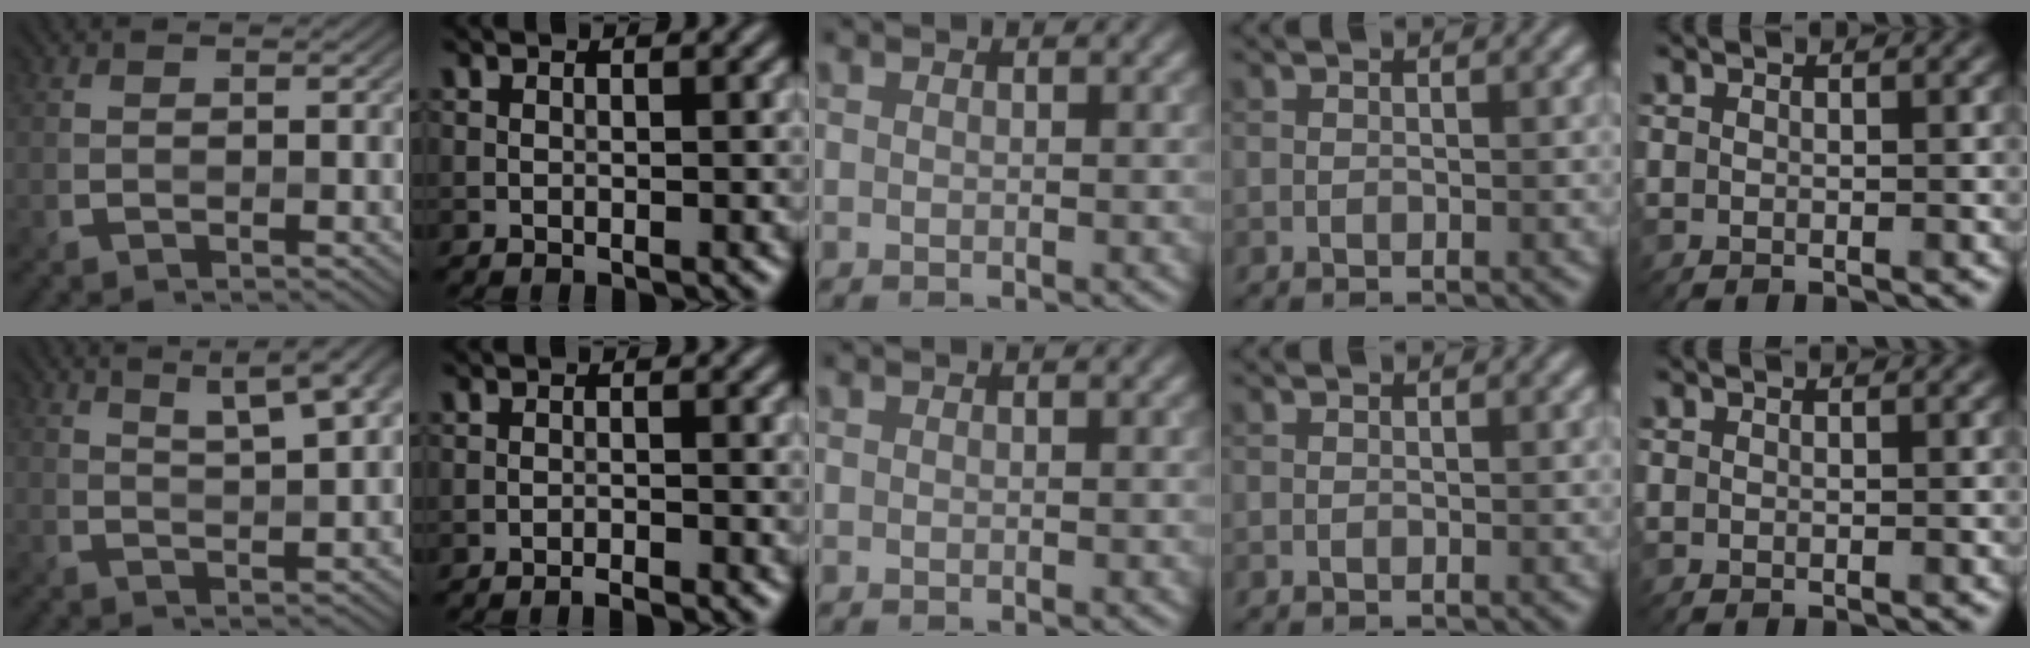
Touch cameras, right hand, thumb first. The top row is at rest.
{"thumb": {"total": 8.9, "force": [5.3, 2.4, 6.7], "torque": [-0.093, 0.022, 0.066]}, "index": {"total": 1.0, "force": [-0.9, 0.0, 0.5], "torque": [-0.008, 0.003, -0.019]}}